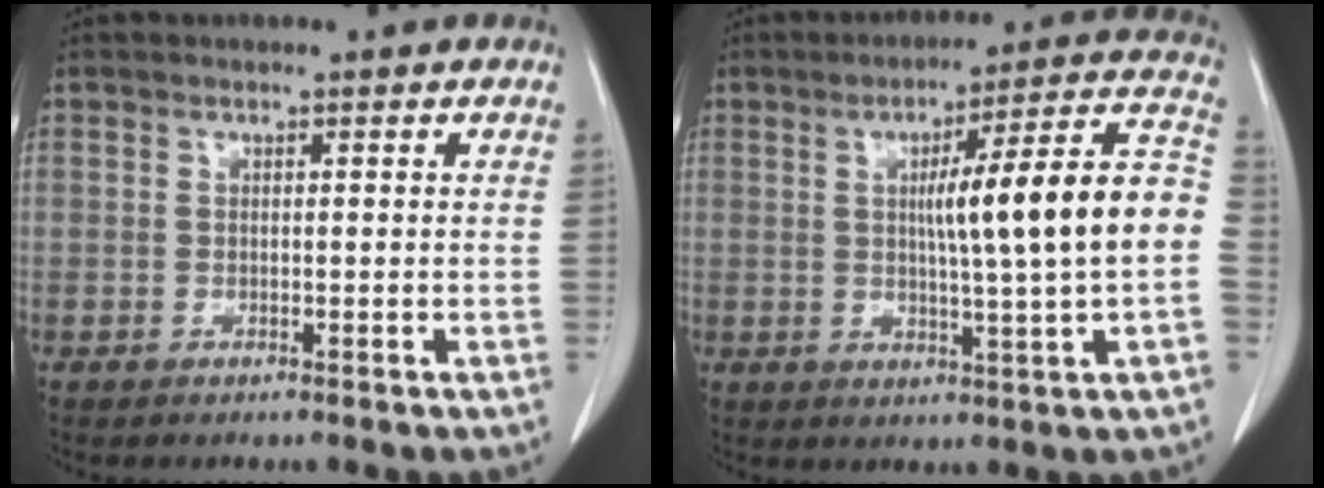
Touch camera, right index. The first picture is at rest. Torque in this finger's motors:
{"motor_torque": [1.81, 0.19, 0.54, 0.19]}